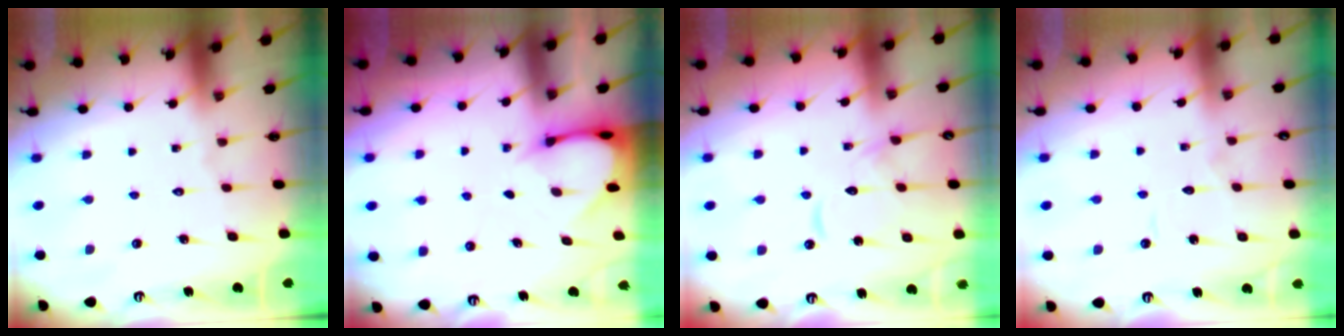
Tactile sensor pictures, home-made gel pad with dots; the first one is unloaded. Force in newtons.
{"total": 3.4, "press": 3.4, "slide": 0.2}
{"total": 12.2, "press": 12.1, "slide": 1.2}
{"total": 3.4, "press": 3.4, "slide": 0.2}